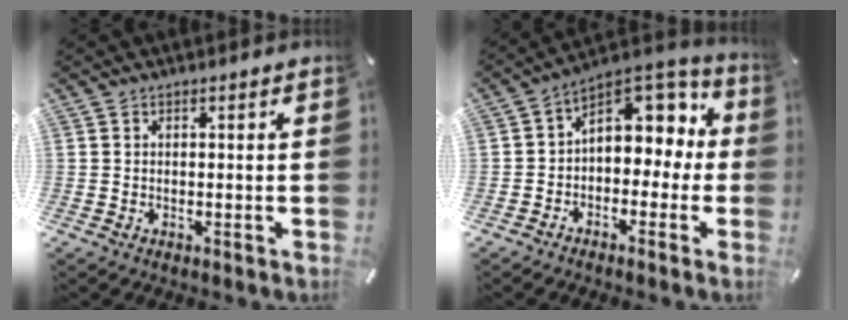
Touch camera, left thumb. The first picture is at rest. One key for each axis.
{"total": 8.7, "fx": 2.7, "fy": 6.7, "fz": 4.9, "tx": -0.057, "ty": -0.024, "tz": 0.047}